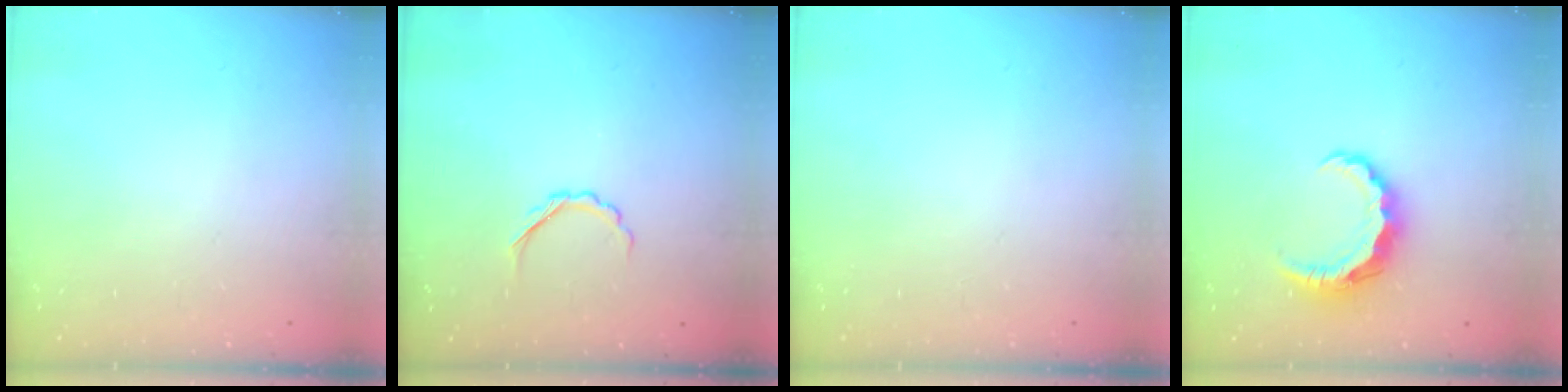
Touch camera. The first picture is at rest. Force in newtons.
{"total": 2.9, "press": 2.8, "slide": 0.9}
{"total": 0.0}
{"total": 8.8, "press": 8.7, "slide": 1.4}